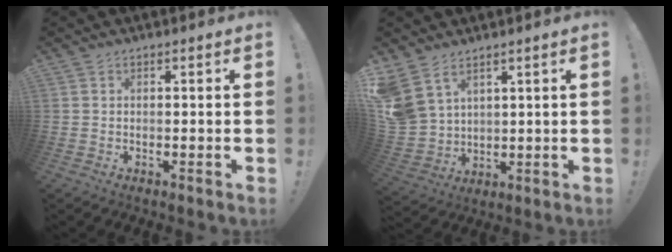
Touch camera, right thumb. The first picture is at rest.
{"total": 9.2, "force": [6.1, 5.6, 4.2], "torque": [-0.101, -0.040, 0.125]}